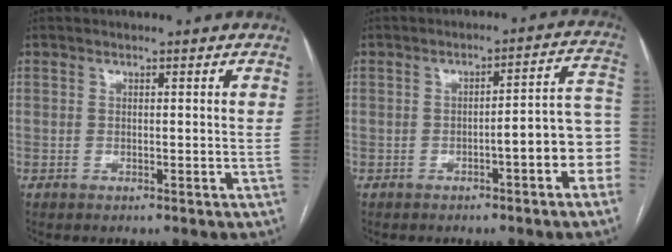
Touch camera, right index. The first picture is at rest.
{"total": 8.5, "force": [-2.9, 1.4, 7.9], "torque": [-0.083, 0.036, -0.036]}